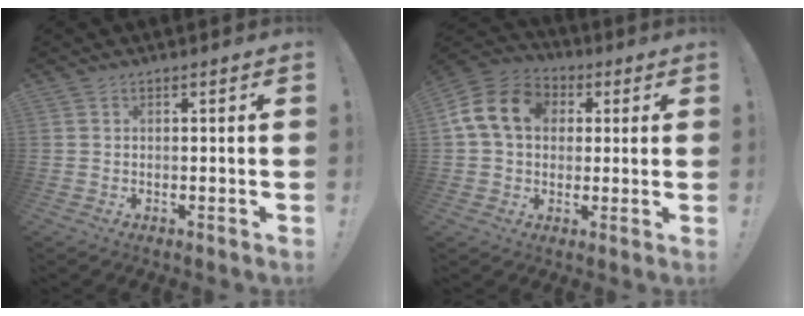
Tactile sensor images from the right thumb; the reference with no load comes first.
{"total": 15.4, "force": [3.6, 11.9, 9.1], "torque": [-0.150, 0.010, 0.069]}